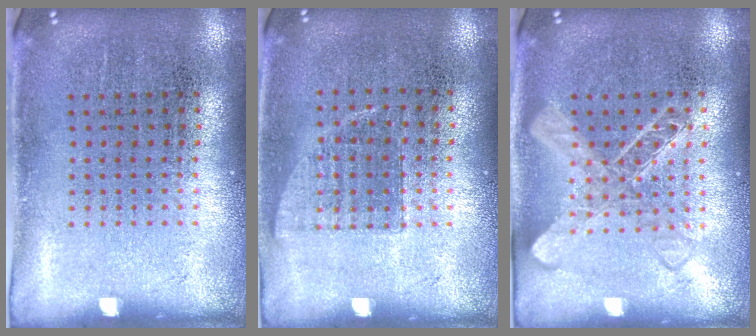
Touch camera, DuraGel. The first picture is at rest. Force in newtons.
{"total": 0.6, "press": 0.6, "slide": 0.2}
{"total": 1.6, "press": 1.6, "slide": 0.4}